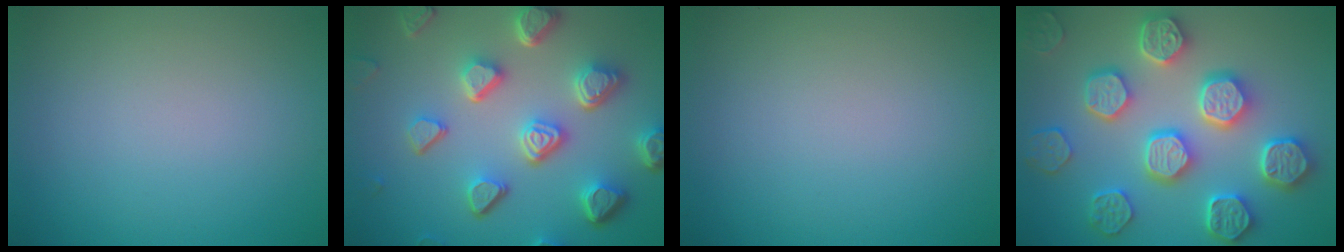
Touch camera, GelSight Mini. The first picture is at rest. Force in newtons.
{"total": 7.4, "press": 5.6, "slide": 4.8}
{"total": 0.0}
{"total": 7.4, "press": 6.6, "slide": 3.4}